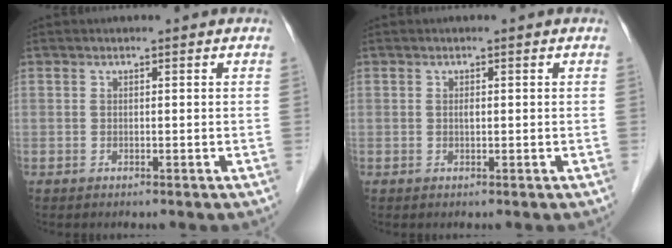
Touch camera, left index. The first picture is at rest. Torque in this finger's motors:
{"motor_torque": [0.10, -0.01, -0.01, 0.00]}